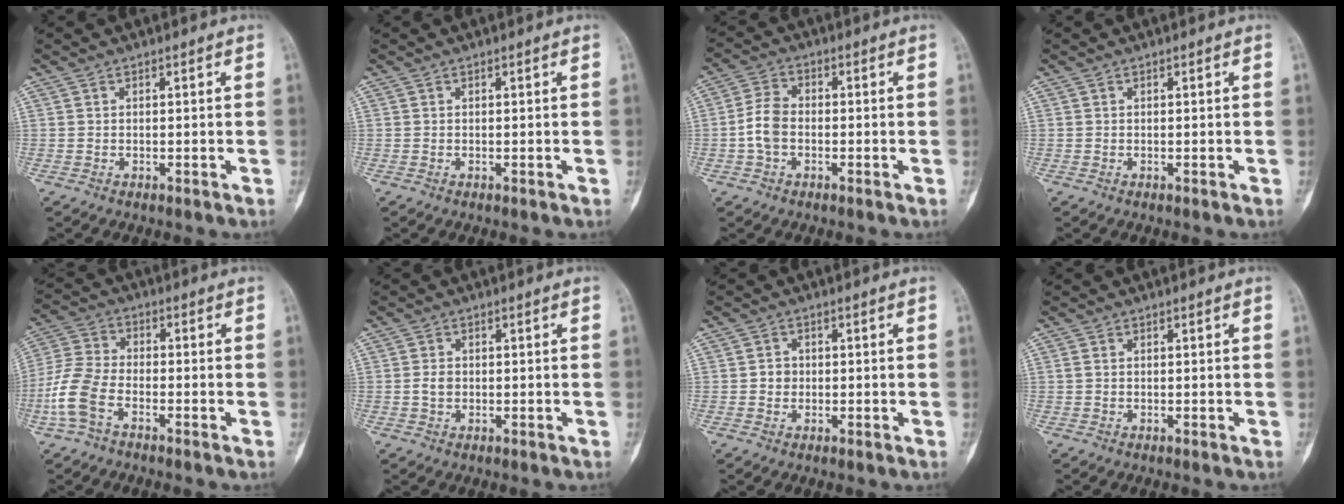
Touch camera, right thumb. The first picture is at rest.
{"total": 0.0}
{"total": 5.5, "force": [-1.2, 3.8, 3.8], "torque": [-0.076, 0.020, -0.031]}
{"total": 0.0}
{"total": 8.9, "force": [-3.9, 4.8, 6.4], "torque": [-0.149, 0.023, -0.085]}
{"total": 2.0, "force": [-0.2, 1.5, 1.2], "torque": [-0.022, 0.006, -0.004]}
{"total": 2.1, "force": [-0.1, 2.0, 0.8], "torque": [0.000, 0.006, -0.003]}
{"total": 0.5, "force": [0.1, 0.4, 0.3], "torque": [-0.010, 0.000, 0.002]}